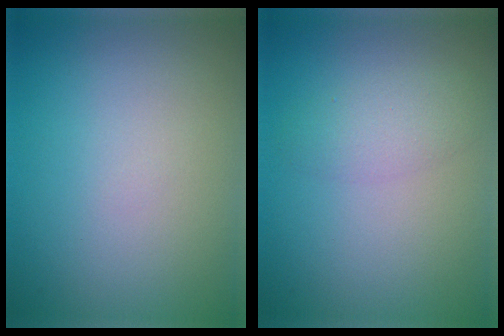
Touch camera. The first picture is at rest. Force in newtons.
{"total": 2.0, "press": 2.0, "slide": 0.1}